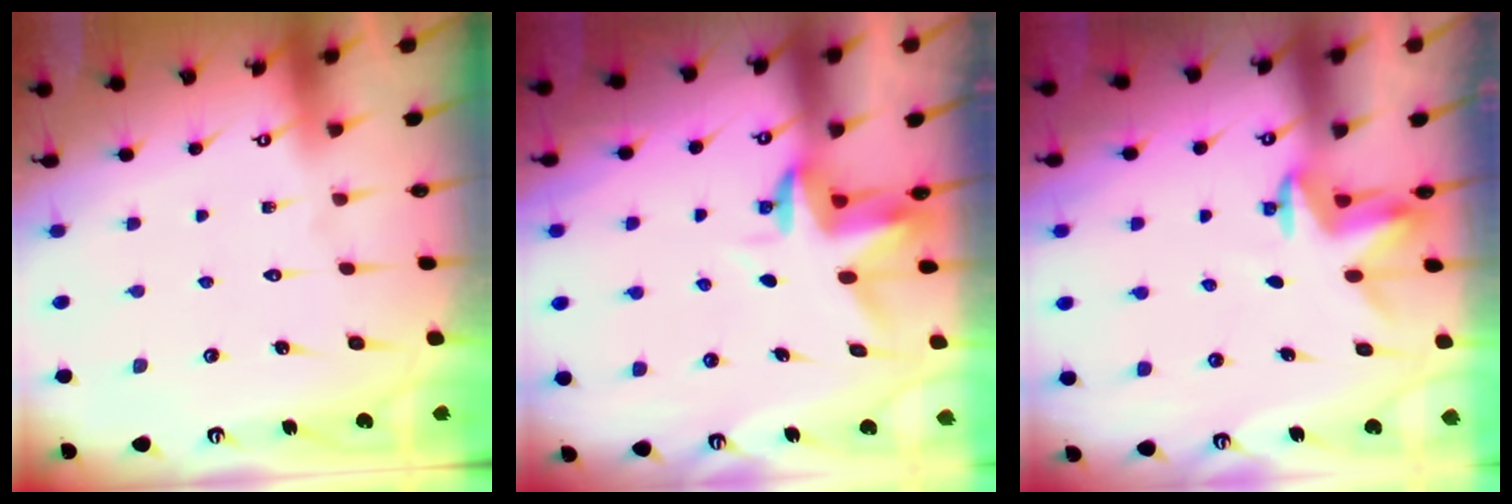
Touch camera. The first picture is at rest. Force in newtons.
{"total": 3.2, "press": 3.2, "slide": 0.4}
{"total": 3.2, "press": 3.2, "slide": 0.3}